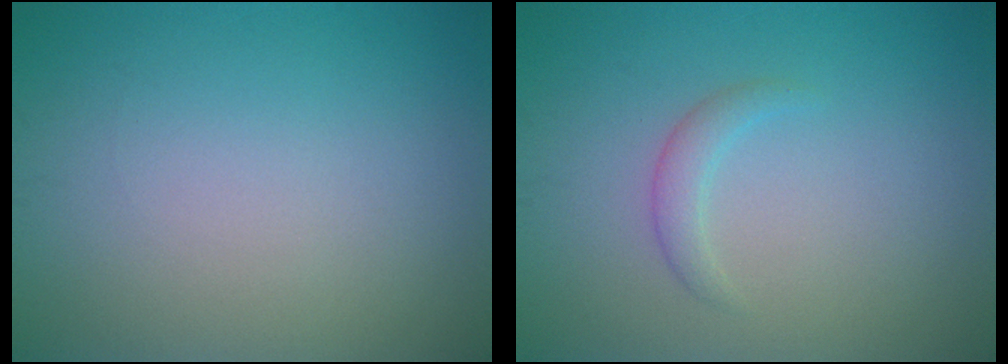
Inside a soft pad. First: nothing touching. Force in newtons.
{"total": 1.4, "press": 1.4, "slide": 0.1}